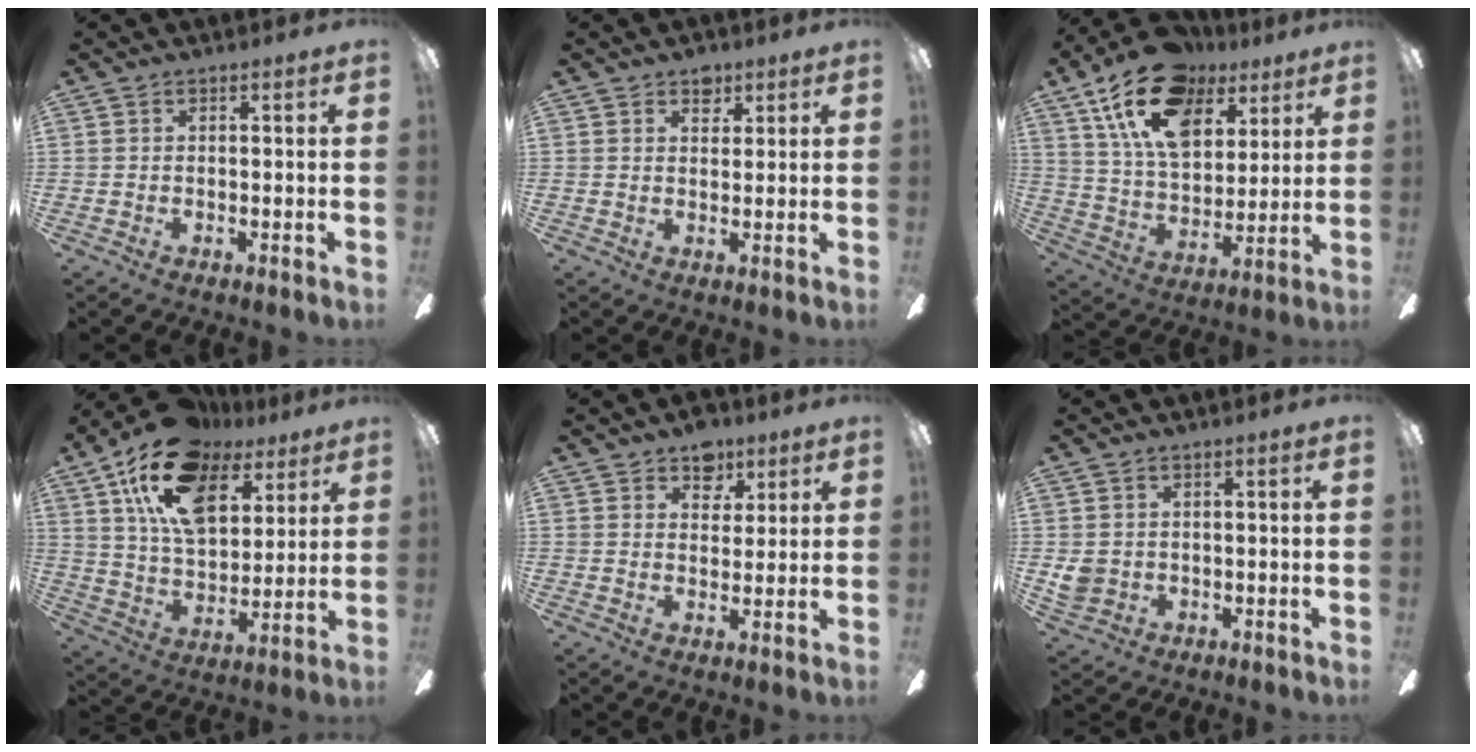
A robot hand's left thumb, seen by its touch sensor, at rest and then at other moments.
{"total": 3.7, "force": [2.6, 2.3, 1.2], "torque": [-0.007, -0.008, 0.044]}
{"total": 20.2, "force": [11.7, 11.5, 11.8], "torque": [-0.209, -0.043, 0.211]}
{"total": 19.9, "force": [11.5, 11.0, 12.0], "torque": [-0.227, -0.046, 0.205]}
{"total": 6.5, "force": [4.4, 4.4, 1.9], "torque": [-0.016, -0.015, 0.075]}
{"total": 3.6, "force": [0.6, 3.3, 1.3], "torque": [-0.019, 0.005, 0.015]}